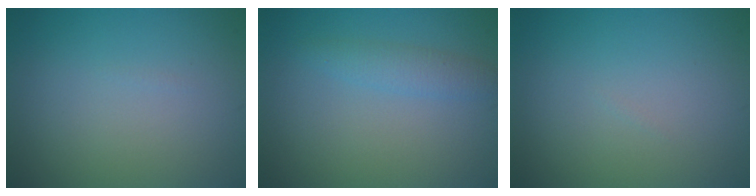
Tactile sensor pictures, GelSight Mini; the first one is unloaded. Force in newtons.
{"total": 2.0, "press": 2.0, "slide": 0.2}
{"total": 0.0}